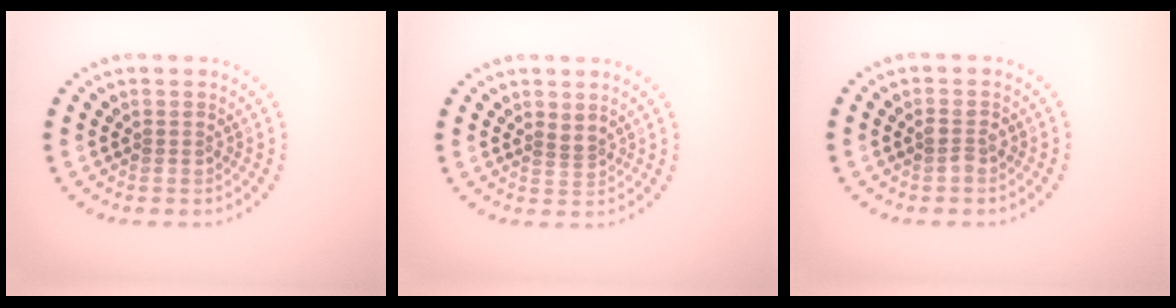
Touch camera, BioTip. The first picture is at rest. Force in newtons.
{"total": 0.8, "press": 0.5, "slide": 0.6}
{"total": 0.8, "press": 0.8, "slide": 0.2}